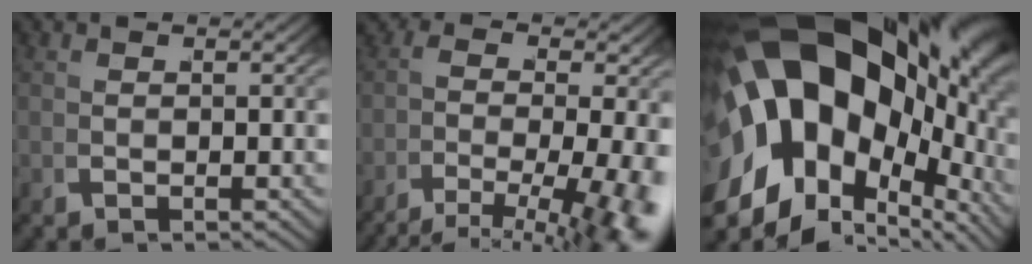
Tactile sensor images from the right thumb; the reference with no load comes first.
{"total": 7.3, "force": [-2.4, 3.1, 6.1], "torque": [-0.092, -0.037, -0.018]}
{"total": 25.7, "force": [0.8, 17.0, 19.3], "torque": [-0.358, -0.044, 0.043]}